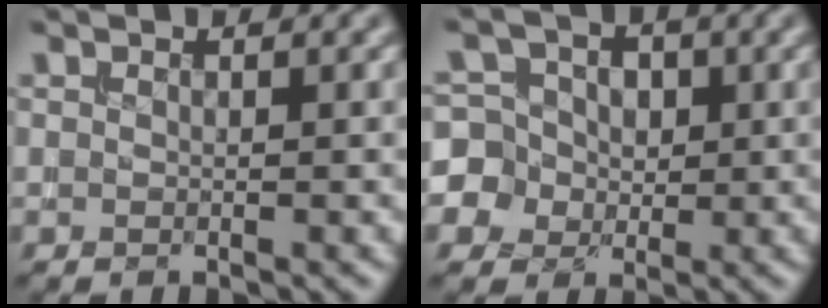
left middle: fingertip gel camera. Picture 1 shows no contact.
{"total": 7.7, "force": [0.7, 7.3, 2.3], "torque": [-0.057, 0.046, -0.002]}